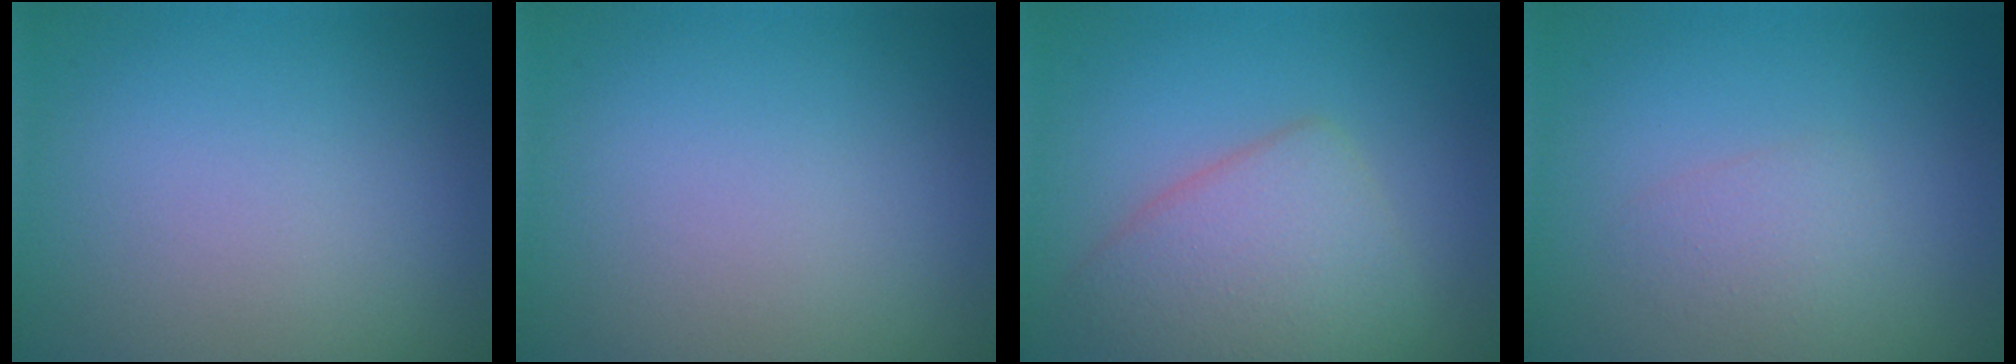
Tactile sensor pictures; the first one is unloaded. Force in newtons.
{"total": 0.0}
{"total": 4.8, "press": 4.8, "slide": 0.1}
{"total": 1.4, "press": 1.4, "slide": 0.1}